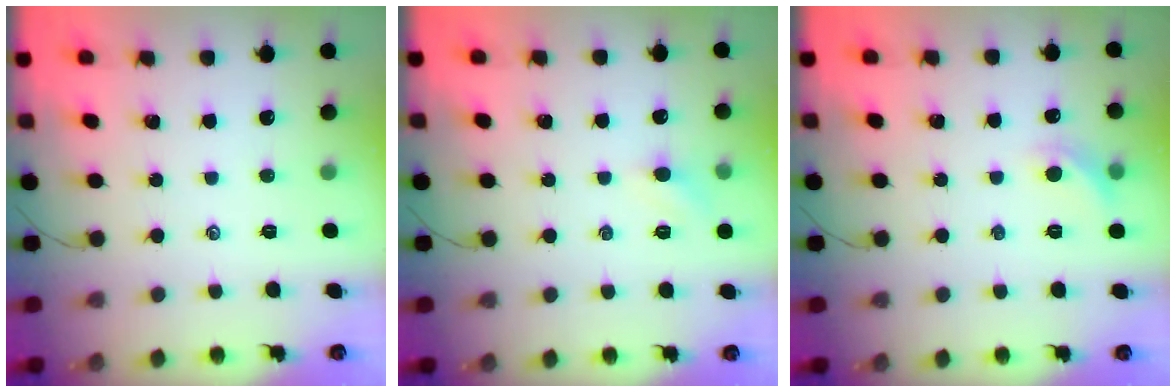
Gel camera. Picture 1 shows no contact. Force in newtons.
{"total": 4.9, "press": 4.7, "slide": 1.3}
{"total": 6.4, "press": 6.3, "slide": 1.4}